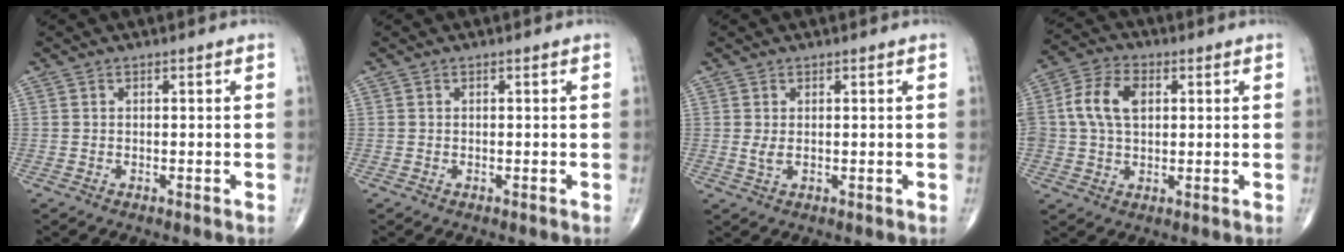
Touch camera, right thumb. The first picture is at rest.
{"total": 0.0}
{"total": 1.7, "force": [0.2, 0.8, 1.5], "torque": [-0.032, -0.002, 0.009]}
{"total": 9.5, "force": [1.6, 6.3, 6.9], "torque": [-0.132, 0.014, 0.027]}